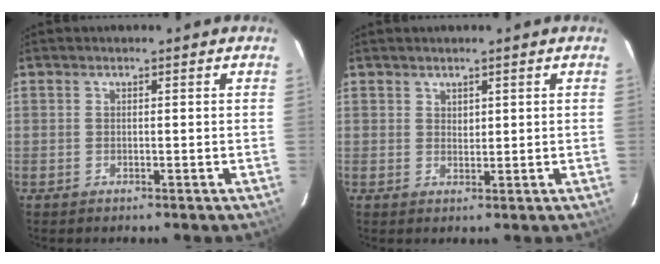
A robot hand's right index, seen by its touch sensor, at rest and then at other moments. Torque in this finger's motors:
{"motor_torque": [0.01, 0.21, -0.09, 0.00]}